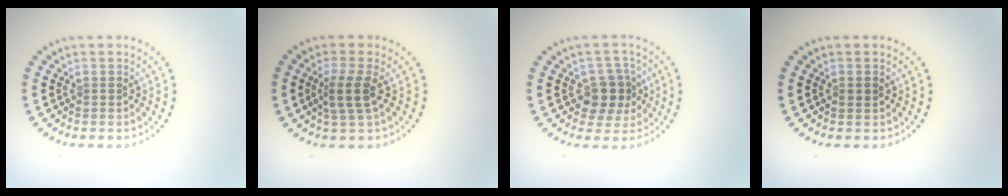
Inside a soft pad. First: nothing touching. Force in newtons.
{"total": 2.5, "press": 2.0, "slide": 1.6}
{"total": 3.6, "press": 3.3, "slide": 1.3}
{"total": 0.8, "press": 0.8, "slide": 0.4}